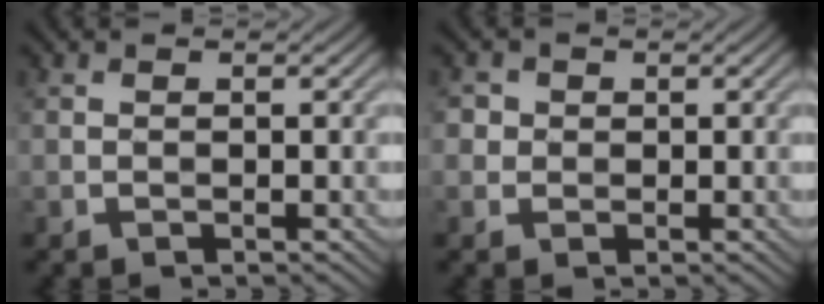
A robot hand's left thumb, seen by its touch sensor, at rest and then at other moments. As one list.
[{"total": 2.1, "force": [0.5, 1.9, 0.5], "torque": [-0.013, -0.003, 0.011]}]